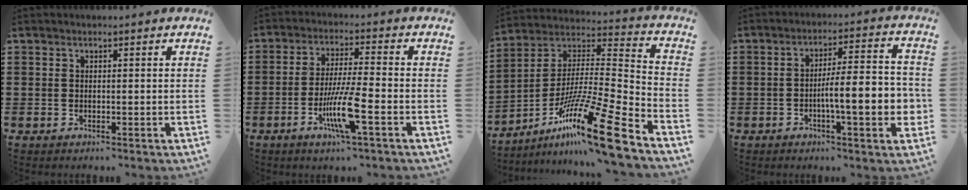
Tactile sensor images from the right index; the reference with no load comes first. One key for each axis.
{"total": 8.7, "fx": -3.6, "fy": 0.7, "fz": 7.9, "tx": -0.159, "ty": -0.016, "tz": -0.069}
{"total": 18.2, "fx": -12.1, "fy": 1.6, "fz": 13.5, "tx": -0.225, "ty": 0.026, "tz": -0.214}
{"total": 9.3, "fx": -2.3, "fy": 2.0, "fz": 8.8, "tx": -0.132, "ty": -0.003, "tz": -0.042}